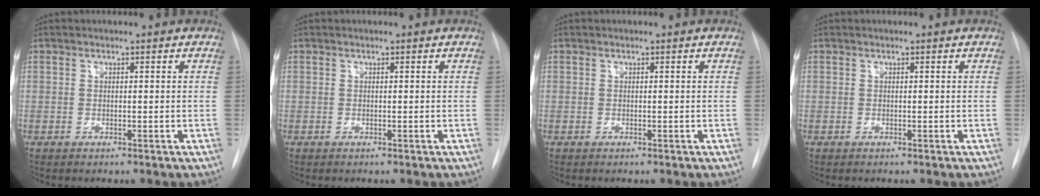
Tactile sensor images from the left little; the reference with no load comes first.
{"total": 0.0}
{"total": 0.0}
{"total": 0.0}